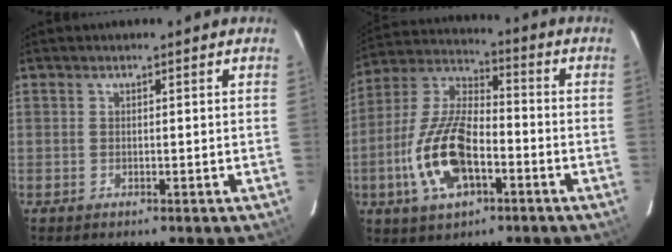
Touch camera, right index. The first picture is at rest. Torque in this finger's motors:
{"motor_torque": [1.52, -0.61, 0.89, 0.21]}